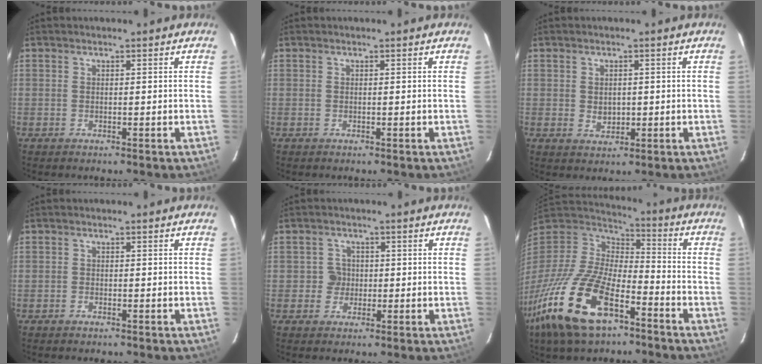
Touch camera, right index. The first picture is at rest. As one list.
[{"total": 0.0}, {"total": 2.8, "force": [-0.1, 2.3, 1.5], "torque": [-0.022, -0.002, 0.004]}, {"total": 1.0, "force": [-0.8, 0.6, 0.1], "torque": [-0.006, 0.001, -0.014]}, {"total": 2.7, "force": [-0.3, 2.7, 0.1], "torque": [0.002, 0.009, -0.004]}, {"total": 23.9, "force": [-14.0, 10.4, 16.3], "torque": [-0.348, -0.042, -0.256]}]